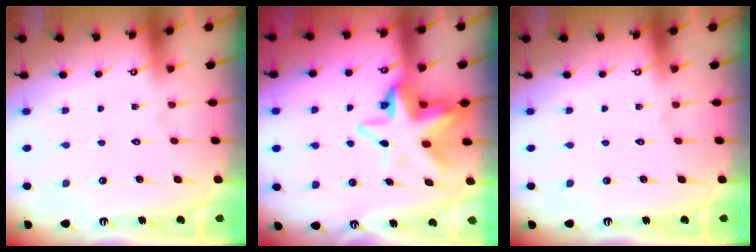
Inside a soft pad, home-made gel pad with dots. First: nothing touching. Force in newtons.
{"total": 11.4, "press": 11.3, "slide": 1.3}
{"total": 0.0}